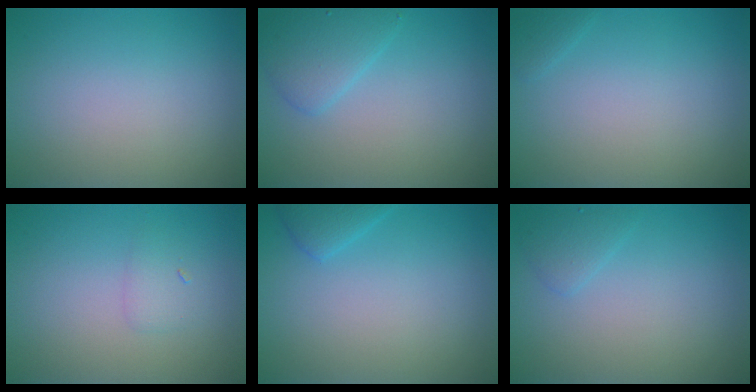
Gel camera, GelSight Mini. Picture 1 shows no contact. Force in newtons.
{"total": 2.8, "press": 2.8, "slide": 0.1}
{"total": 0.7, "press": 0.7, "slide": 0.1}
{"total": 1.2, "press": 1.2, "slide": 0.1}
{"total": 1.5, "press": 1.5, "slide": 0.2}
{"total": 1.3, "press": 1.3, "slide": 0.1}